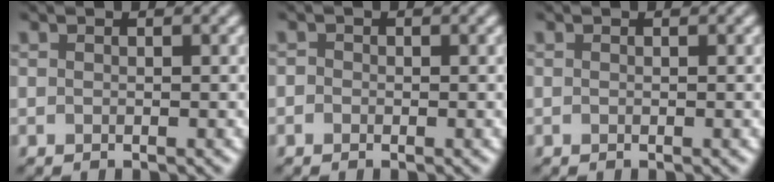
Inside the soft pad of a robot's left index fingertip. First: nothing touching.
{"total": 0.6, "force": [-0.1, 0.6, 0.2], "torque": [-0.005, 0.000, -0.008]}
{"total": 0.0}